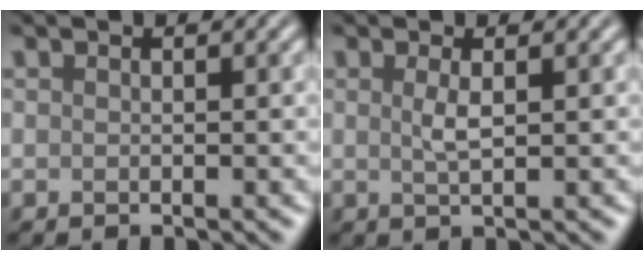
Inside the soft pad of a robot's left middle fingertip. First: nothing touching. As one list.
[{"total": 1.5, "force": [0.4, 0.3, 1.4], "torque": [-0.030, 0.000, 0.006]}]